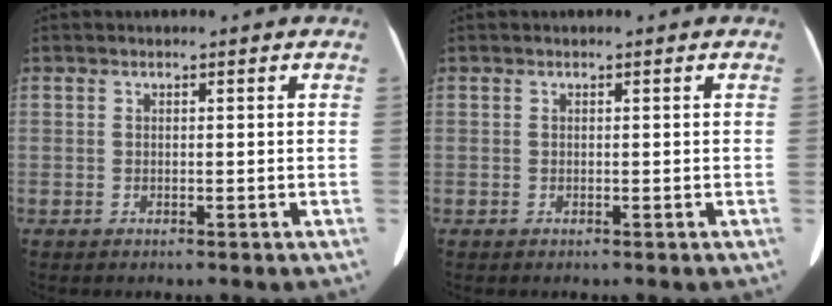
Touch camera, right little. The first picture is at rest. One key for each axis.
{"total": 0.0}